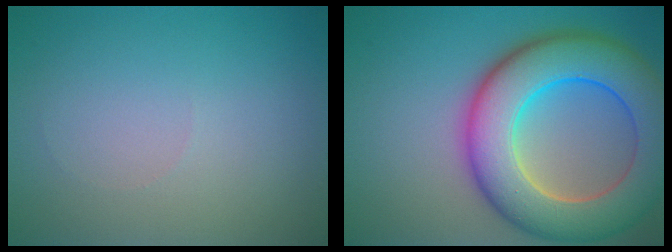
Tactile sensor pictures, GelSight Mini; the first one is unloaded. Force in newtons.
{"total": 11.6, "press": 11.6, "slide": 0.5}